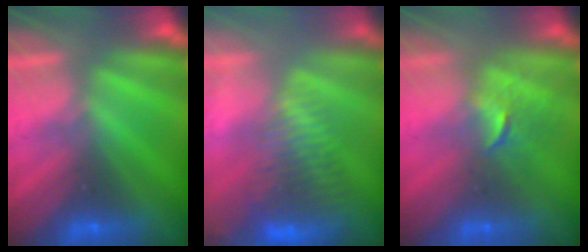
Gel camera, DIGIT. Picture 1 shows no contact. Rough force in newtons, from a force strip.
{"total": 4.5}
{"total": 2.6}